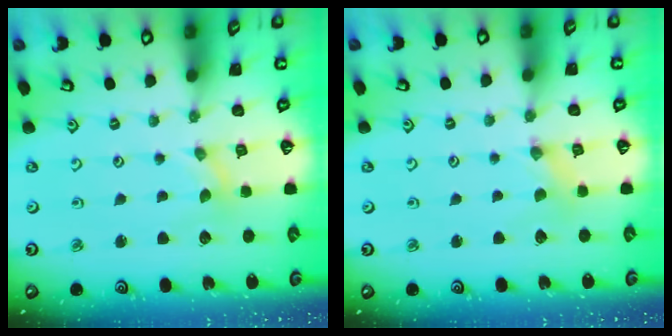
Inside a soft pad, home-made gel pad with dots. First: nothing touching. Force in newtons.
{"total": 1.1, "press": 1.1, "slide": 0.1}